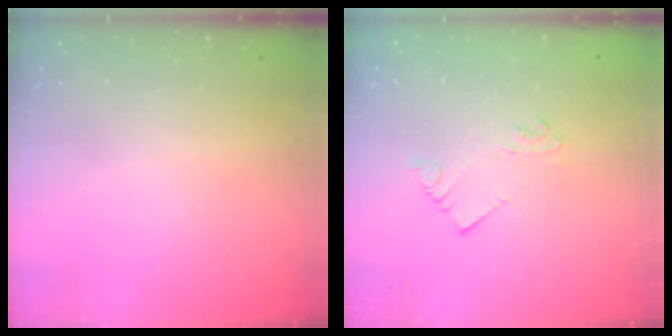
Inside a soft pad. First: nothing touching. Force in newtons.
{"total": 2.5, "press": 2.5, "slide": 0.2}